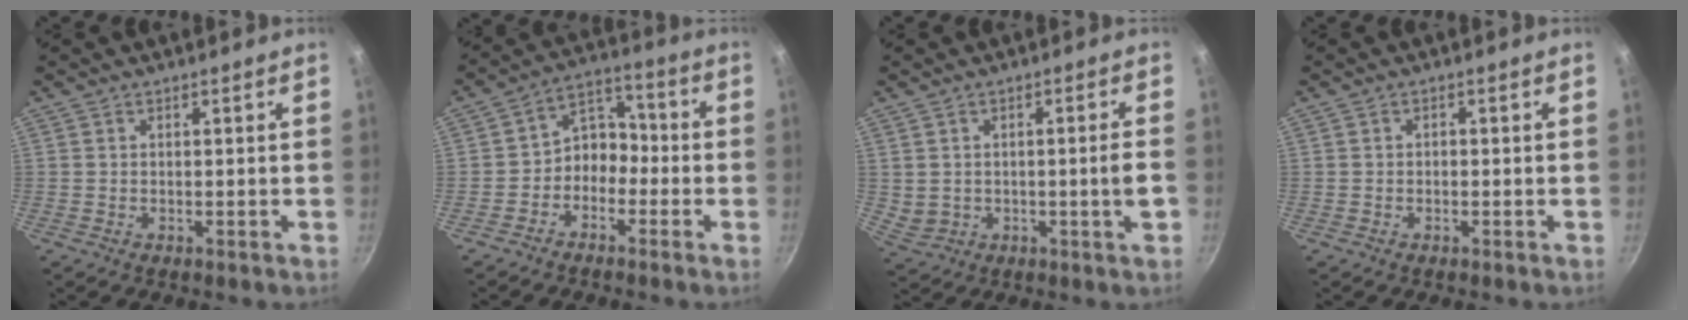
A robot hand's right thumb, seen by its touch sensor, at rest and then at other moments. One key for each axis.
{"total": 7.2, "fx": -2.7, "fy": 5.6, "fz": 3.6, "tx": -0.018, "ty": 0.051, "tz": -0.063}
{"total": 5.9, "fx": -0.5, "fy": 1.3, "fz": 5.7, "tx": -0.093, "ty": 0.009, "tz": 0.008}
{"total": 0.6, "fx": -0.3, "fy": 0.5, "fz": 0.2, "tx": -0.005, "ty": 0.003, "tz": -0.007}